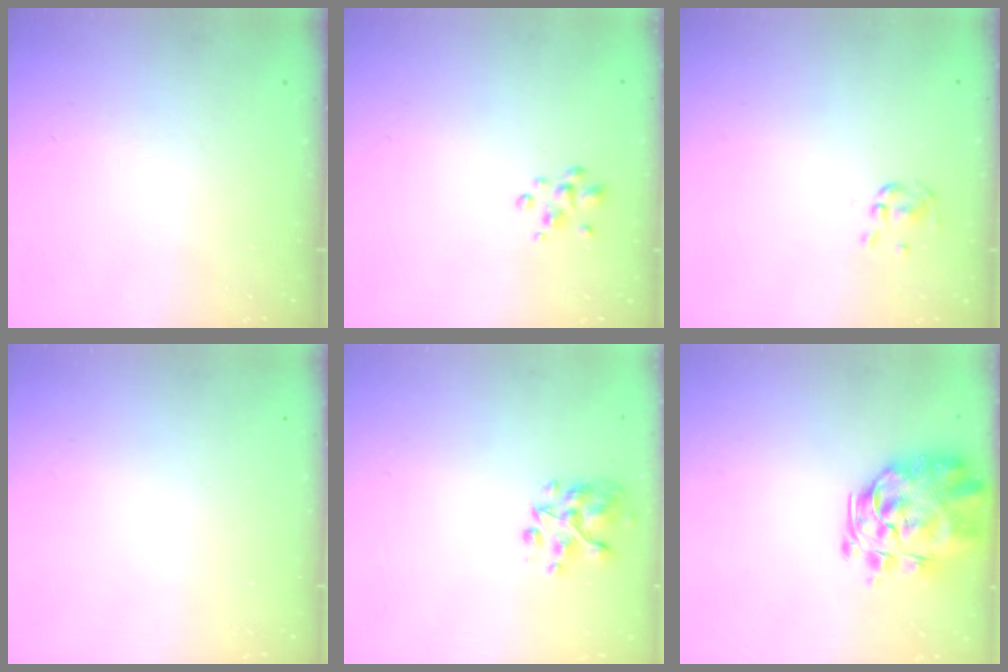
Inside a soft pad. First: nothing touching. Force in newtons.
{"total": 2.5, "press": 2.5, "slide": 0.4}
{"total": 2.0, "press": 1.9, "slide": 0.5}
{"total": 0.0}
{"total": 5.8, "press": 5.7, "slide": 0.7}
{"total": 4.9, "press": 4.5, "slide": 1.9}